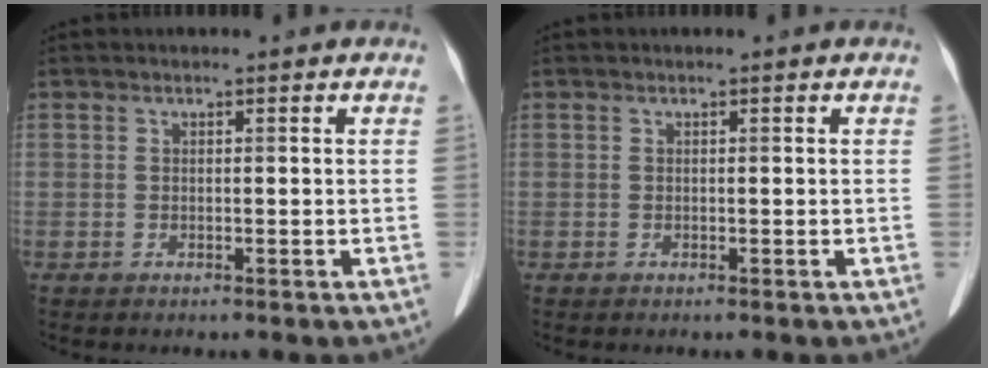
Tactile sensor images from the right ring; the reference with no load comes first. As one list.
[{"total": 0.0}]